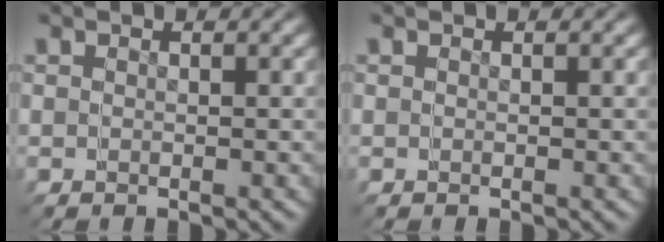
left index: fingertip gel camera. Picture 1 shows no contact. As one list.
[{"total": 0.0}]